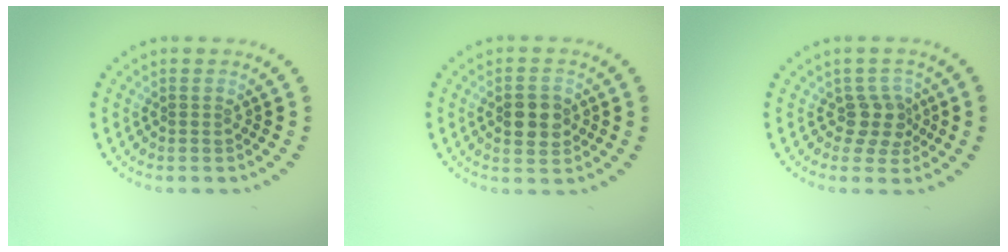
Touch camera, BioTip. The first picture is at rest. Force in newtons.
{"total": 3.4, "press": 3.4, "slide": 0.1}
{"total": 2.4, "press": 1.9, "slide": 1.5}